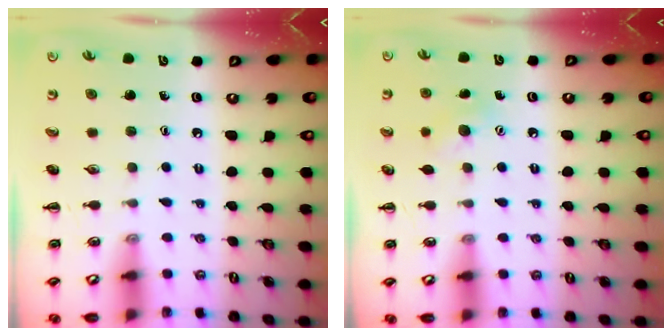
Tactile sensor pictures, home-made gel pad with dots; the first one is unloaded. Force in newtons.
{"total": 5.6, "press": 5.5, "slide": 1.2}